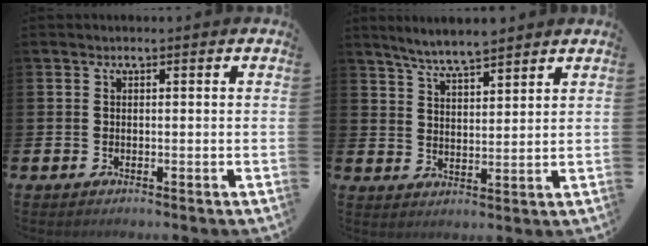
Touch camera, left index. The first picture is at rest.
{"total": 5.7, "force": [5.5, 0.4, 1.4], "torque": [-0.049, -0.021, 0.101]}